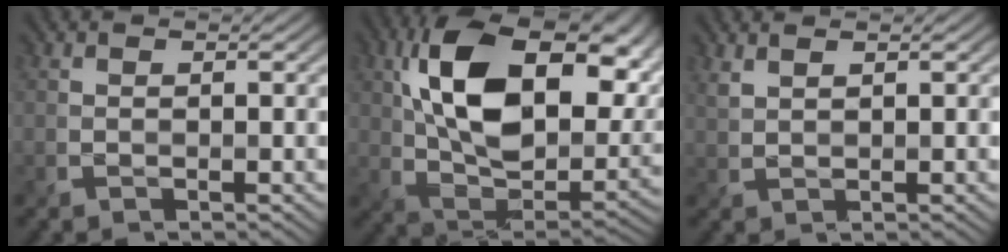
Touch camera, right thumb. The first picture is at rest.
{"total": 19.0, "force": [6.0, 10.9, 14.4], "torque": [-0.279, 0.003, 0.113]}
{"total": 1.5, "force": [1.3, 0.4, 0.7], "torque": [-0.020, 0.002, 0.027]}